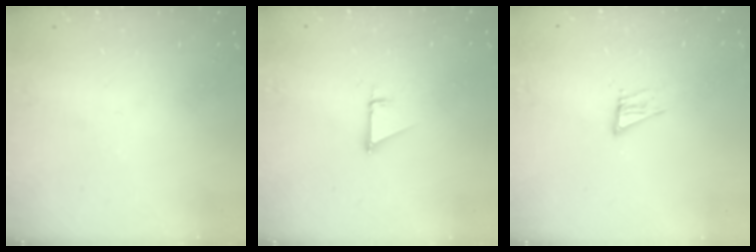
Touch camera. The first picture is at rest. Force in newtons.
{"total": 1.0, "press": 1.0, "slide": 0.1}
{"total": 7.6, "press": 7.6, "slide": 0.3}